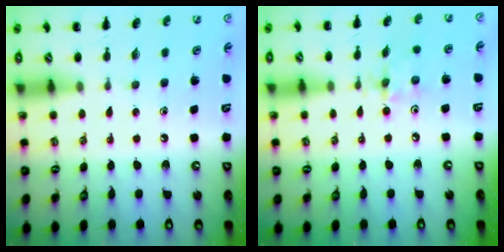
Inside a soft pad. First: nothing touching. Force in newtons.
{"total": 3.8, "press": 3.7, "slide": 0.4}